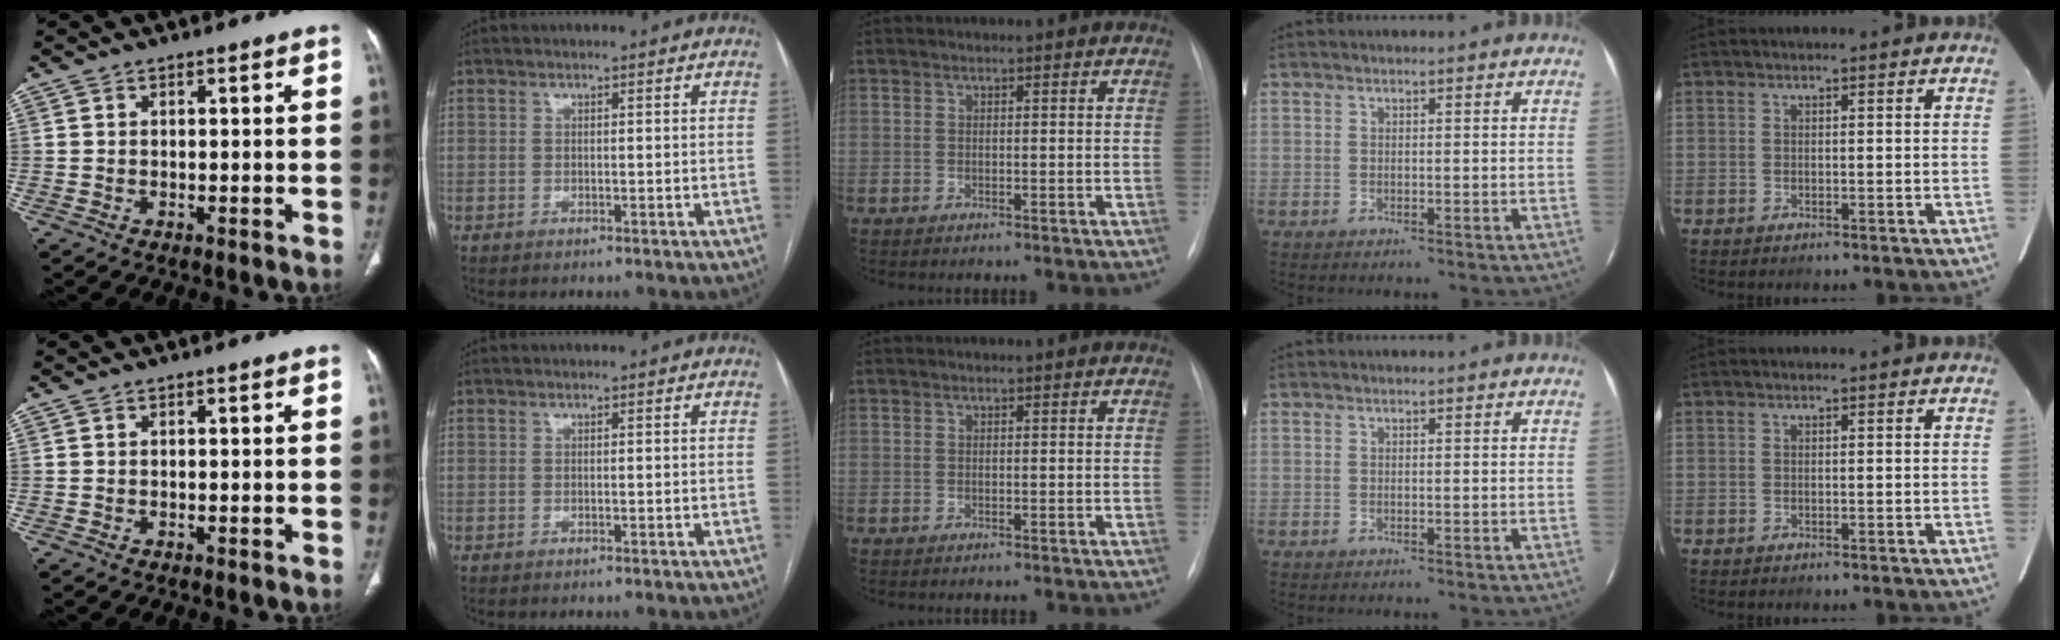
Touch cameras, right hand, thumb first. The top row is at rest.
{}